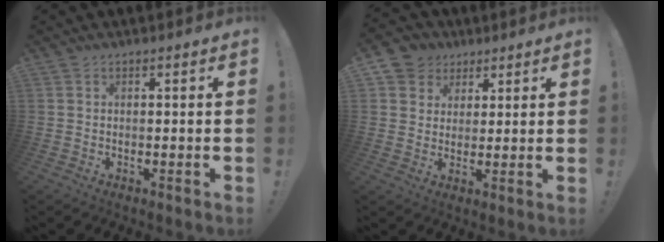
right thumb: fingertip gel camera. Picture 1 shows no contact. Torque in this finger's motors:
{"motor_torque": [0.00, 0.00, -0.04, 0.06, 0.03]}